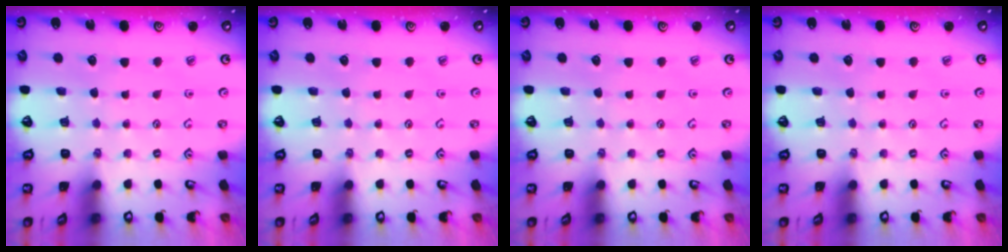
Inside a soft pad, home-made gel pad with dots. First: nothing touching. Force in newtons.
{"total": 0.0}
{"total": 0.0}
{"total": 0.0}